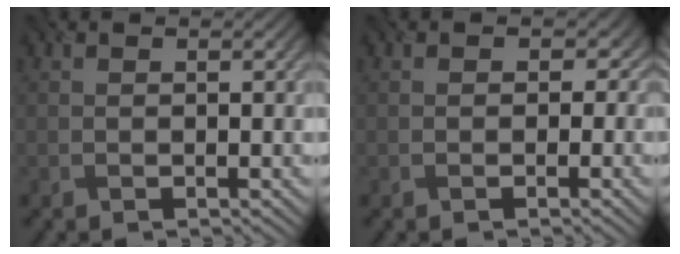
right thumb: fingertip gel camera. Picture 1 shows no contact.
{"total": 1.6, "force": [-0.1, 1.6, 0.4], "torque": [-0.002, -0.003, -0.006]}